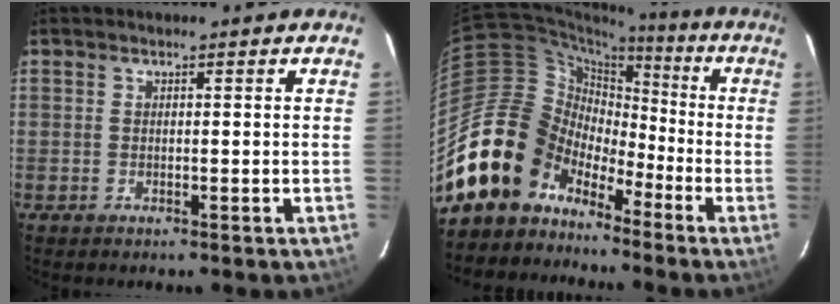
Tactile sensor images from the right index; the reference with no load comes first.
{"total": 16.3, "force": [-11.0, 11.3, 4.0], "torque": [-0.096, 0.038, -0.202]}